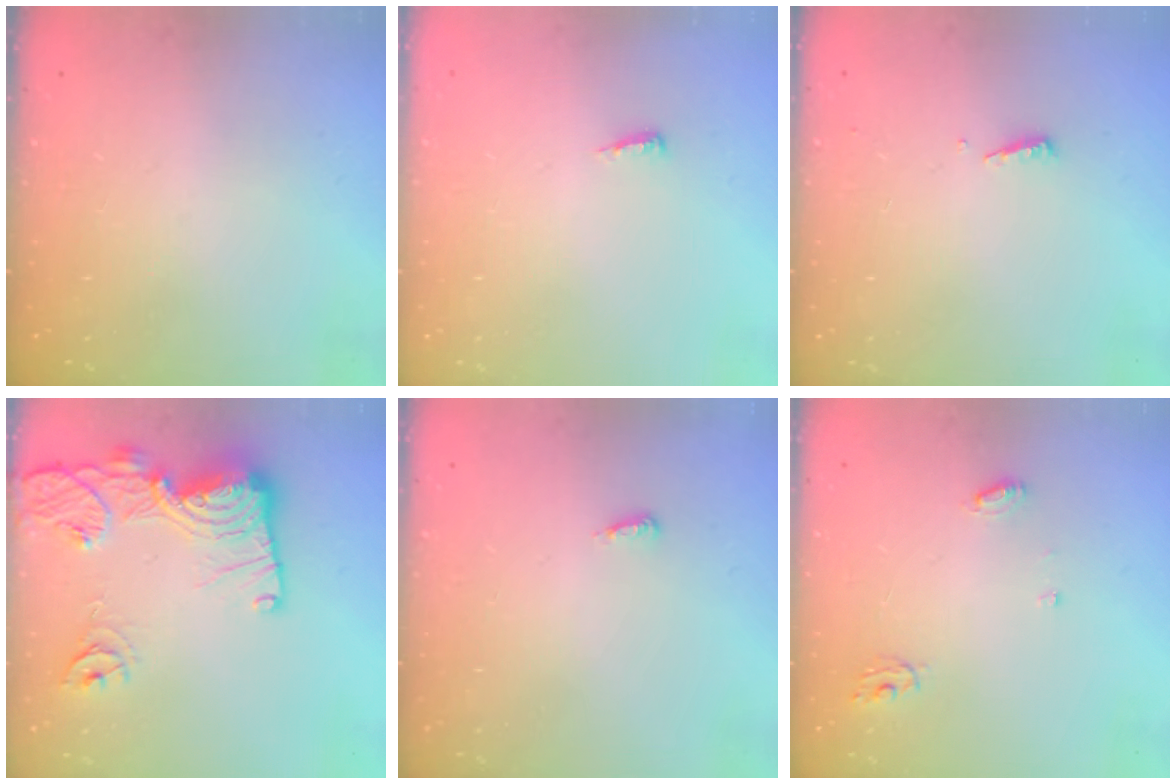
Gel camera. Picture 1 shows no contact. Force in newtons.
{"total": 4.9, "press": 4.9, "slide": 0.5}
{"total": 3.1, "press": 3.1, "slide": 0.3}
{"total": 18.6, "press": 18.6, "slide": 1.6}
{"total": 3.7, "press": 3.7, "slide": 0.2}
{"total": 5.1, "press": 5.1, "slide": 0.4}